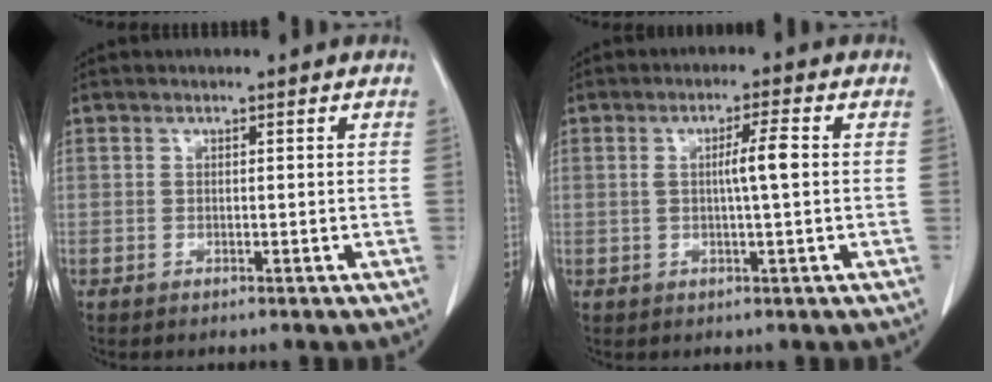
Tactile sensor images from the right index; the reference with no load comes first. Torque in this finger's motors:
{"motor_torque": [0.25, 0.06, 0.13, 0.07]}